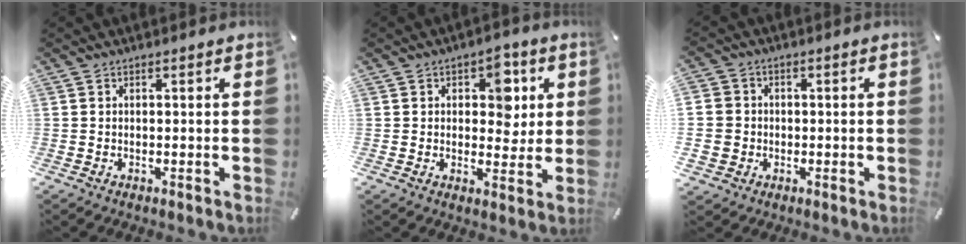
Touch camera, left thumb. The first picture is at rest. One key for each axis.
{"total": 7.5, "fx": 2.2, "fy": 5.4, "fz": 4.8, "tx": -0.042, "ty": -0.007, "tz": 0.028}
{"total": 6.9, "fx": -0.4, "fy": 6.6, "fz": 1.8, "tx": -0.043, "ty": 0.010, "tz": -0.008}